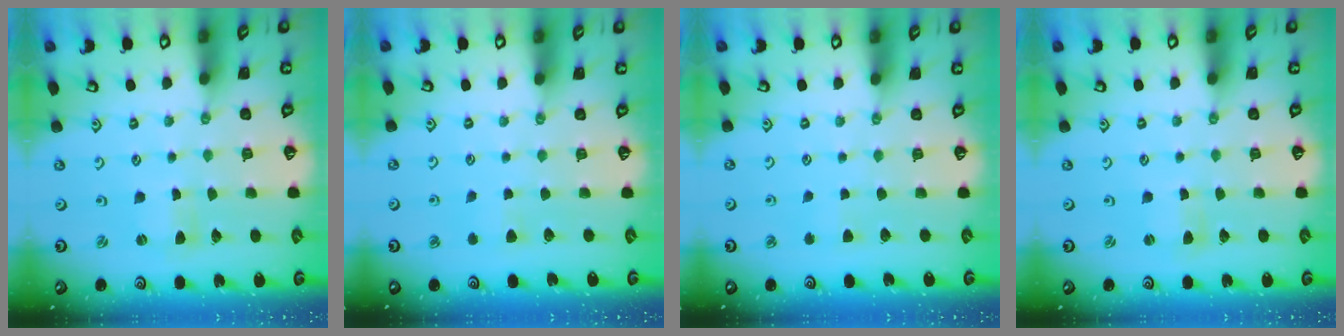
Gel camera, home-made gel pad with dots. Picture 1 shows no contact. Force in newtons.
{"total": 3.6, "press": 3.6, "slide": 0.5}
{"total": 2.7, "press": 2.6, "slide": 0.5}
{"total": 1.2, "press": 1.2, "slide": 0.2}